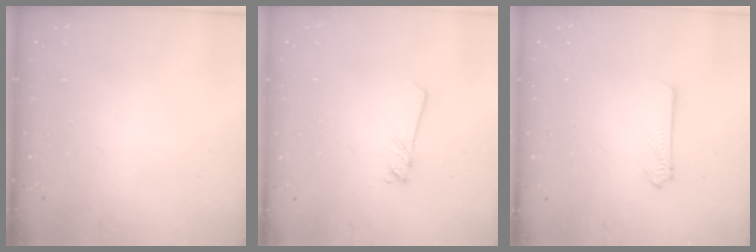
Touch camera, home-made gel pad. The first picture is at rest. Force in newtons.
{"total": 2.0, "press": 2.0, "slide": 0.1}
{"total": 2.6, "press": 2.6, "slide": 0.3}